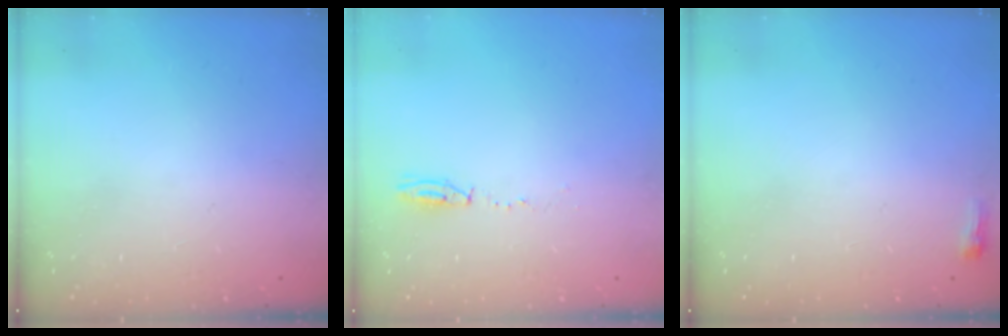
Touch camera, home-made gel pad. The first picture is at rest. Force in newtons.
{"total": 3.9, "press": 3.8, "slide": 0.9}
{"total": 2.6, "press": 2.5, "slide": 0.6}